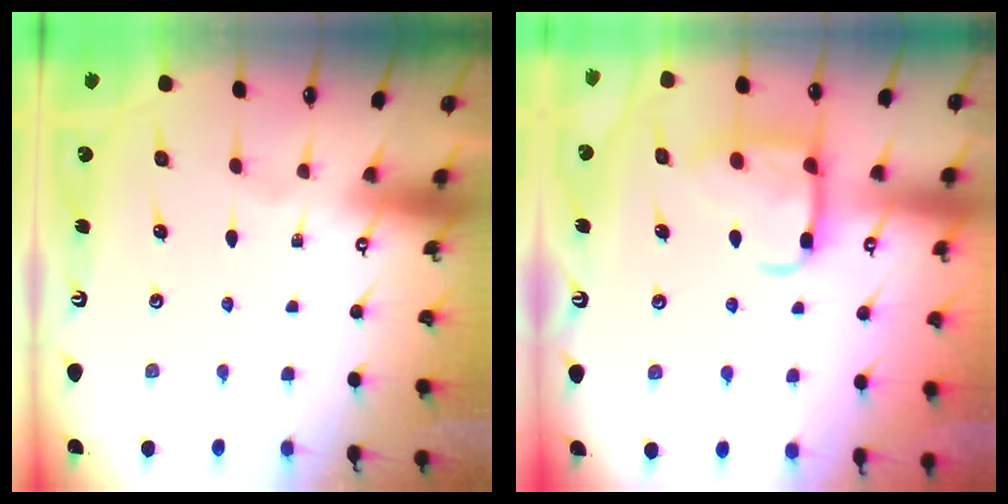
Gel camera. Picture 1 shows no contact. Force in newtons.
{"total": 13.6, "press": 13.5, "slide": 1.6}